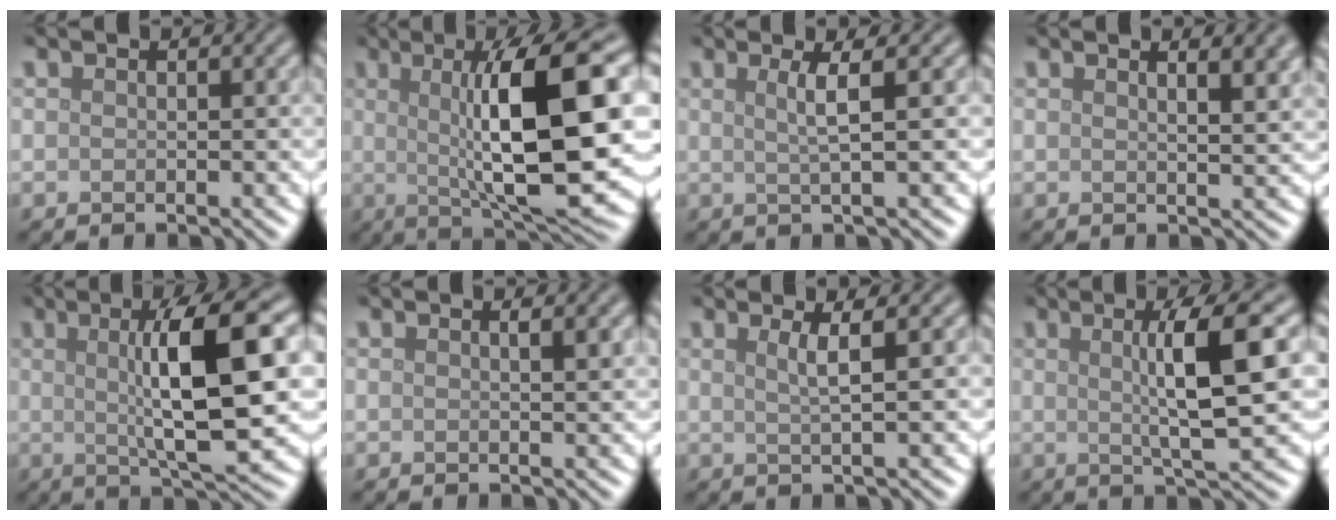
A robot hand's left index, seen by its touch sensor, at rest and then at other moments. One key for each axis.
{"total": 12.6, "fx": 0.8, "fy": 2.7, "fz": 12.3, "tx": -0.167, "ty": 0.005, "tz": 0.017}
{"total": 2.5, "fx": 0.7, "fy": 0.4, "fz": 2.4, "tx": -0.045, "ty": 0.003, "tz": 0.007}
{"total": 4.8, "fx": 2.6, "fy": 2.0, "fz": 3.6, "tx": -0.020, "ty": 0.021, "tz": 0.019}
{"total": 10.1, "fx": 1.4, "fy": 2.0, "fz": 9.8, "tx": -0.131, "ty": 0.006, "tz": 0.025}
{"total": 1.4, "fx": 0.6, "fy": 0.4, "fz": 1.2, "tx": -0.014, "ty": 0.003, "tz": 0.007}
{"total": 2.3, "fx": 0.8, "fy": 0.5, "fz": 2.1, "tx": -0.036, "ty": 0.003, "tz": 0.008}
{"total": 7.3, "fx": 1.2, "fy": 1.2, "fz": 7.1, "tx": -0.102, "ty": 0.012, "tz": 0.019}